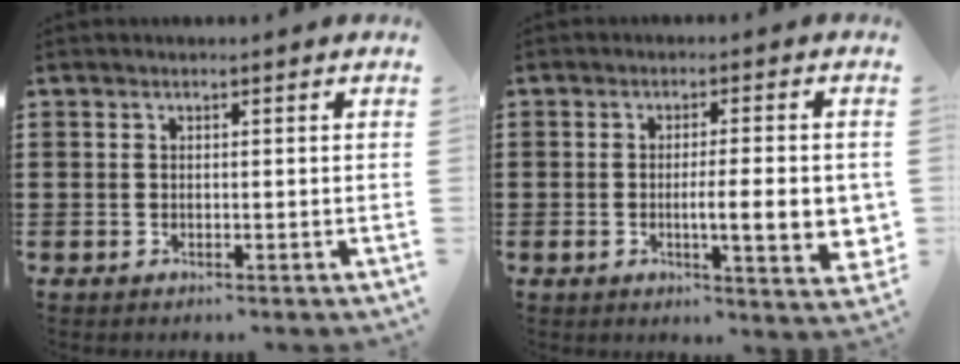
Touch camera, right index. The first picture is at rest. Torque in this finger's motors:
{"motor_torque": [2.13, -0.01, 0.38, 0.13]}